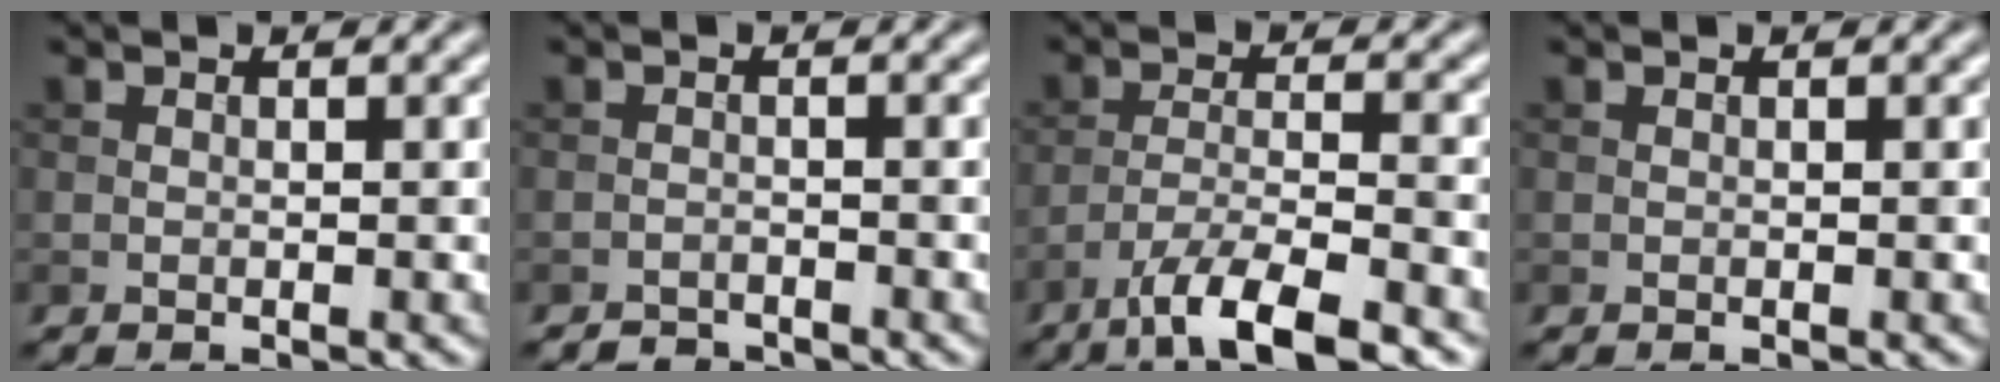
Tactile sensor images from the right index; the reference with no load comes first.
{"total": 1.4, "force": [-1.4, 0.4, 0.0], "torque": [0.004, 0.003, -0.025]}
{"total": 7.3, "force": [-5.1, 1.4, 4.9], "torque": [-0.082, -0.002, -0.093]}
{"total": 0.0}